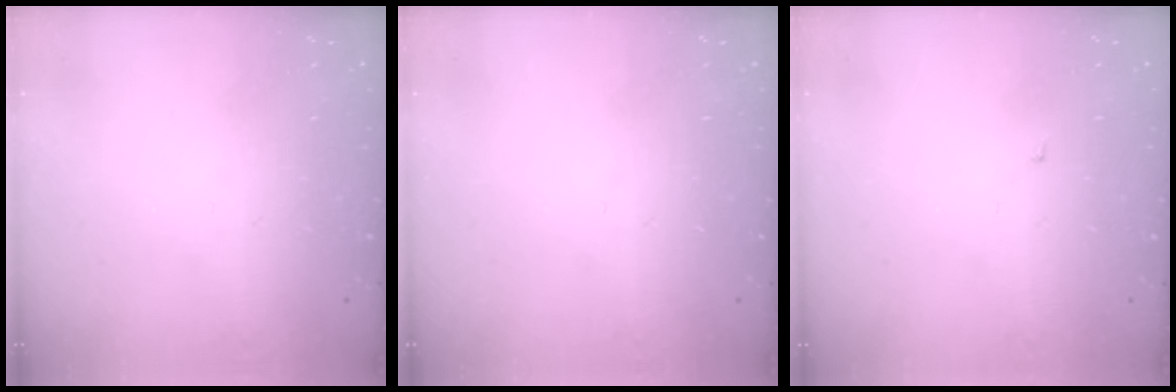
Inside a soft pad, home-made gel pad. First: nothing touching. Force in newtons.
{"total": 0.0}
{"total": 1.4, "press": 1.3, "slide": 0.1}